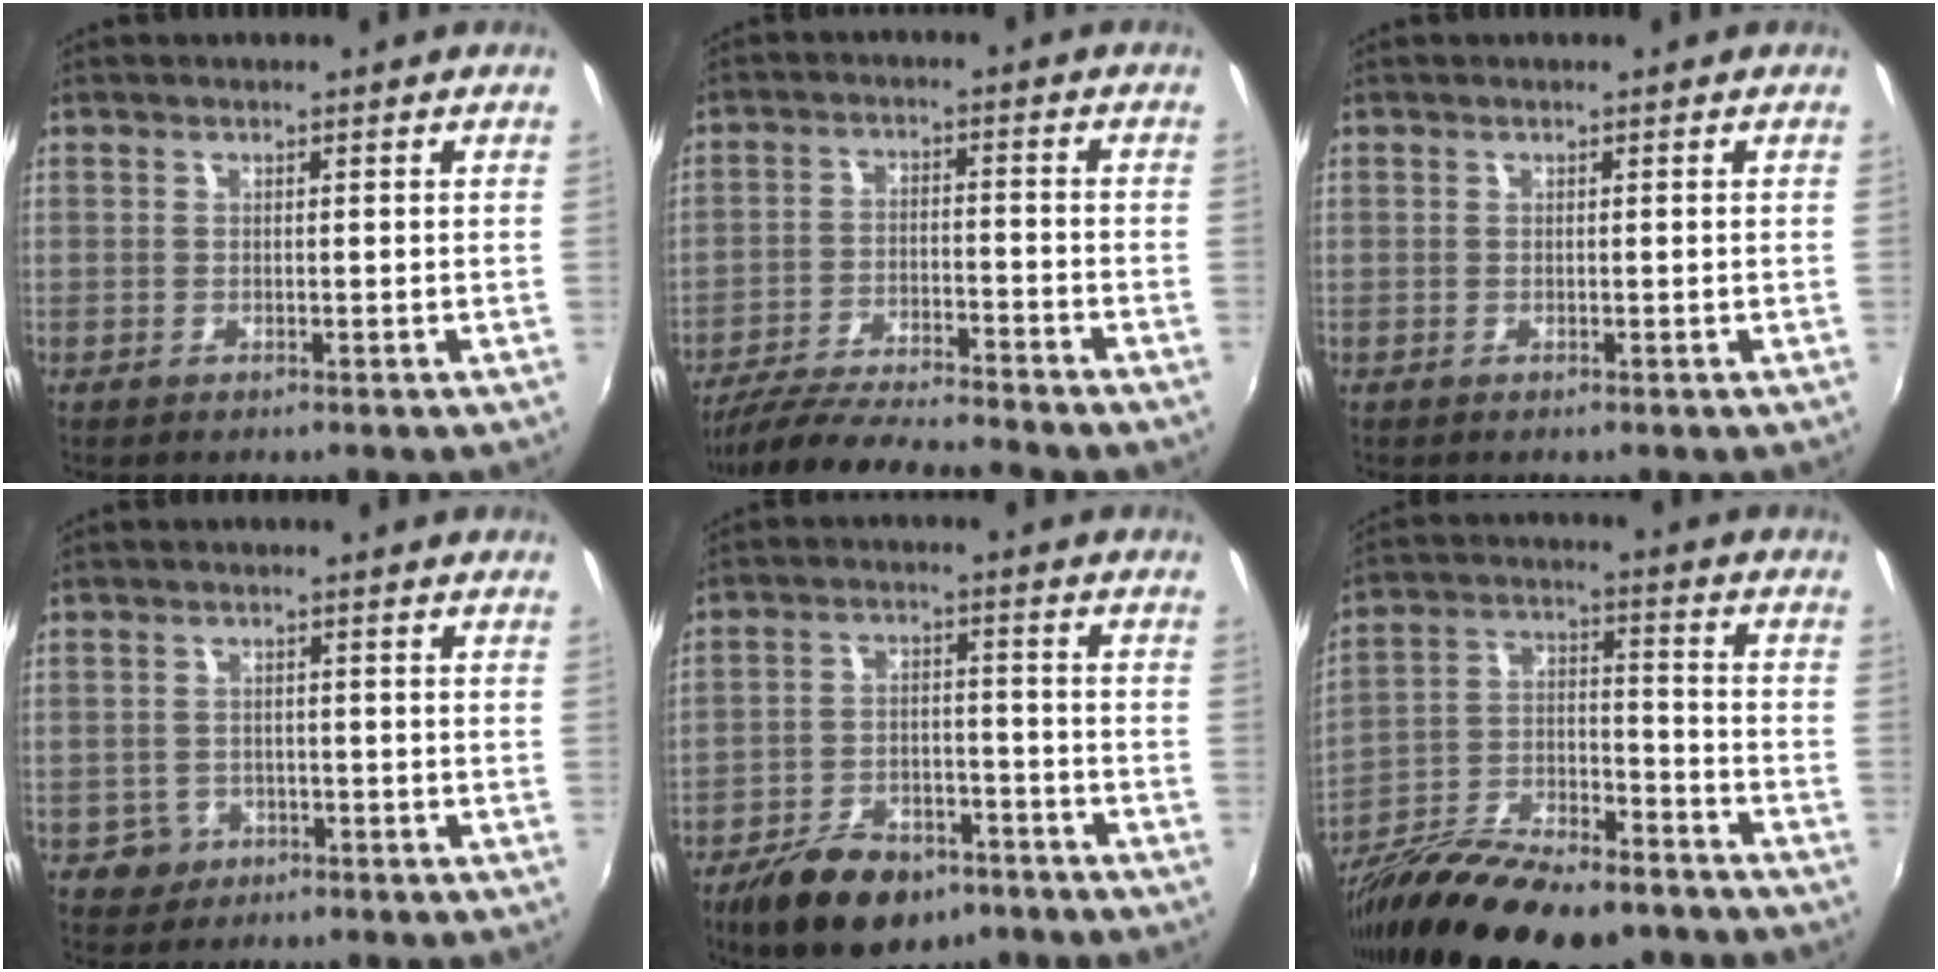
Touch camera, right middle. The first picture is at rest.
{"total": 15.4, "force": [-13.9, 0.6, 6.6], "torque": [-0.138, -0.023, -0.227]}
{"total": 0.0}
{"total": 3.8, "force": [-1.8, 3.4, 0.4], "torque": [-0.019, 0.006, -0.026]}
{"total": 14.0, "force": [-9.8, 6.9, 7.2], "torque": [-0.153, -0.006, -0.152]}
{"total": 22.9, "force": [-17.1, 7.9, 13.0], "torque": [-0.242, -0.018, -0.273]}